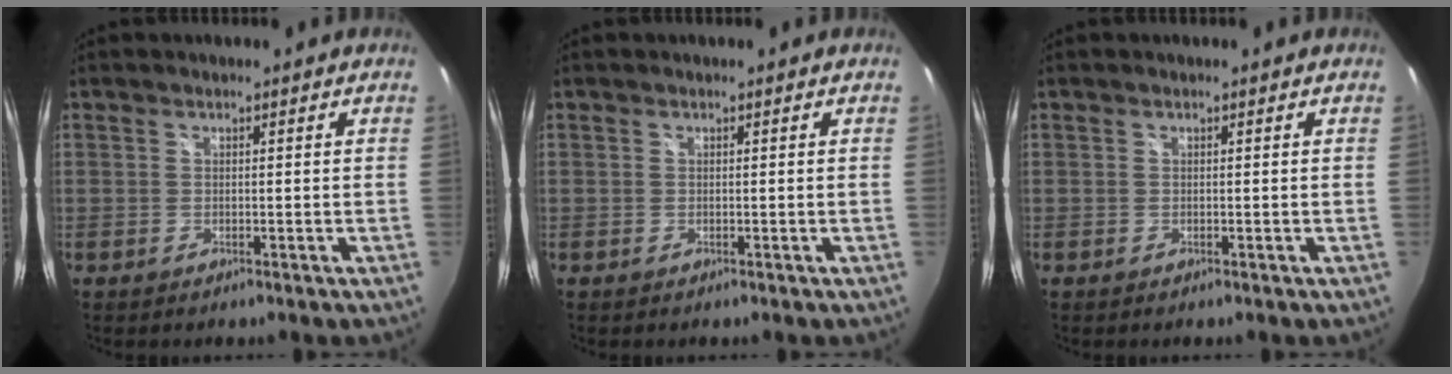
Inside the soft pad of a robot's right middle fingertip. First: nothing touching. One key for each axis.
{"total": 0.0}
{"total": 0.0}